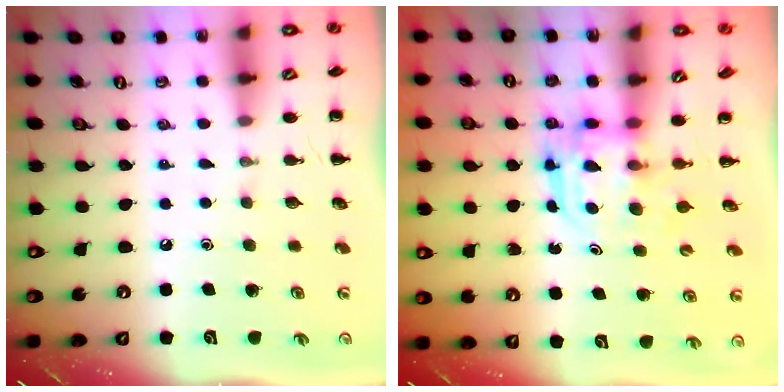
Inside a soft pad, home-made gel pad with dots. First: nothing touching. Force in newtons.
{"total": 3.1, "press": 3.1, "slide": 0.2}